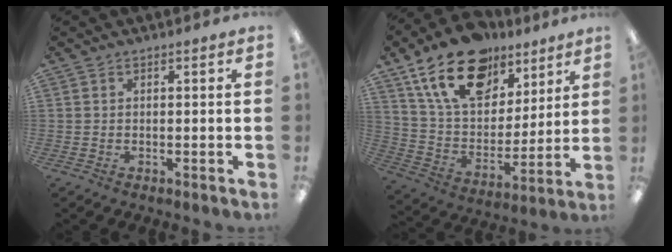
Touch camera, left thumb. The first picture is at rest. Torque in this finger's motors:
{"motor_torque": [0.54, 0.68, 1.31, -1.47, 0.18]}